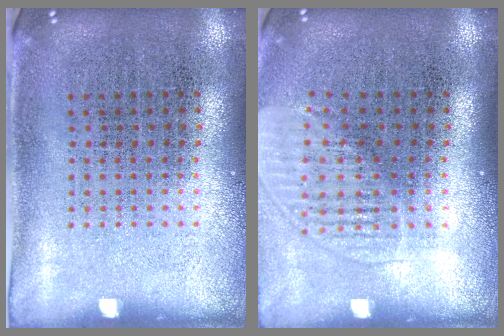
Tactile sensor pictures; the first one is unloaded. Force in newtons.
{"total": 1.3, "press": 1.2, "slide": 0.6}